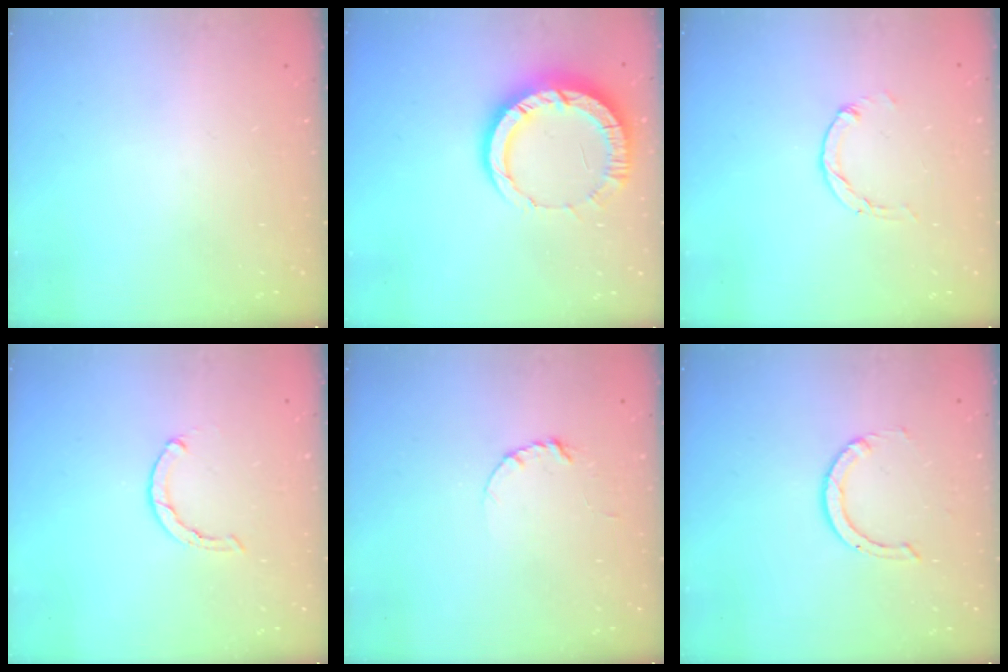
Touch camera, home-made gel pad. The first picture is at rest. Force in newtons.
{"total": 11.3, "press": 11.2, "slide": 1.2}
{"total": 1.1, "press": 1.1, "slide": 0.2}
{"total": 0.7, "press": 0.6, "slide": 0.2}
{"total": 3.5, "press": 3.5, "slide": 0.4}
{"total": 2.8, "press": 2.8, "slide": 0.2}